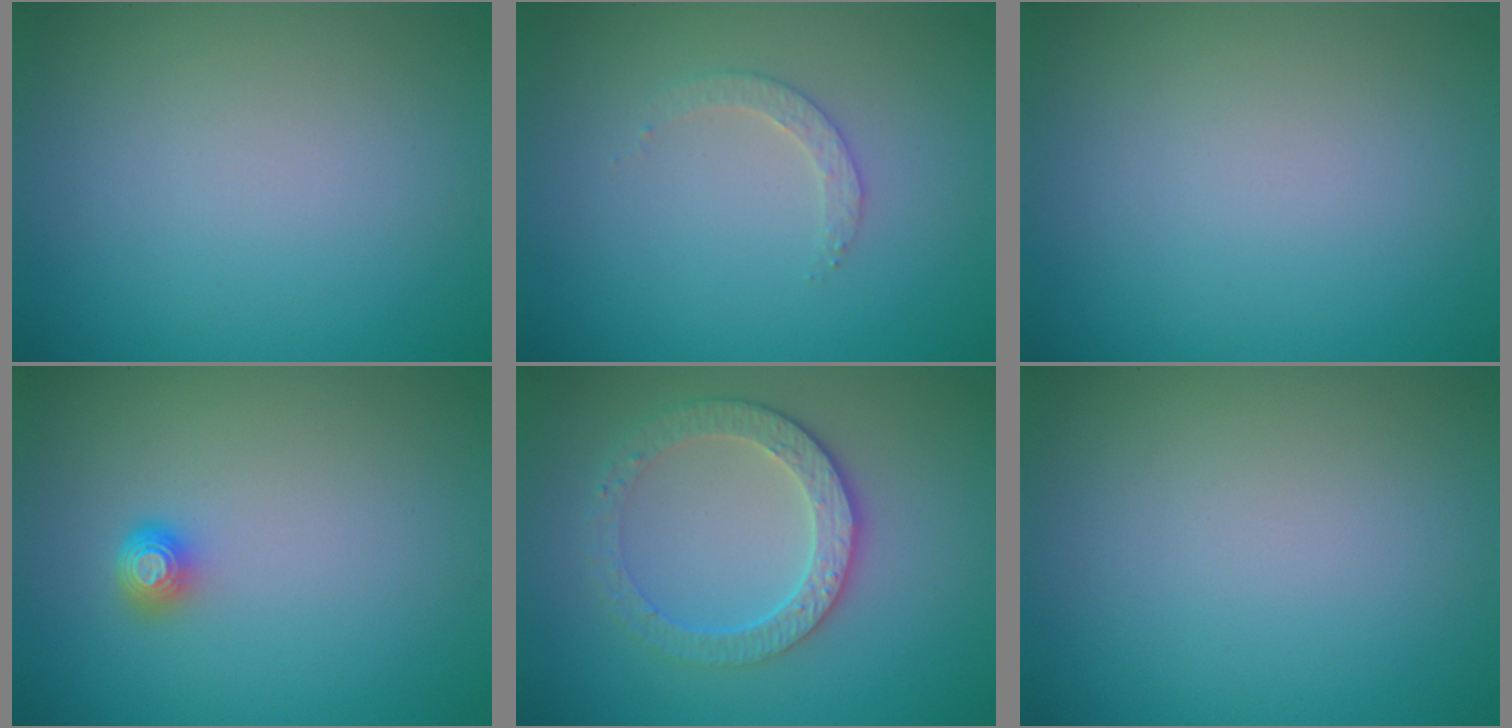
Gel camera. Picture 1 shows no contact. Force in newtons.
{"total": 1.6, "press": 1.5, "slide": 0.3}
{"total": 0.0}
{"total": 1.7, "press": 1.2, "slide": 1.1}
{"total": 3.5, "press": 3.1, "slide": 1.5}
{"total": 0.0}